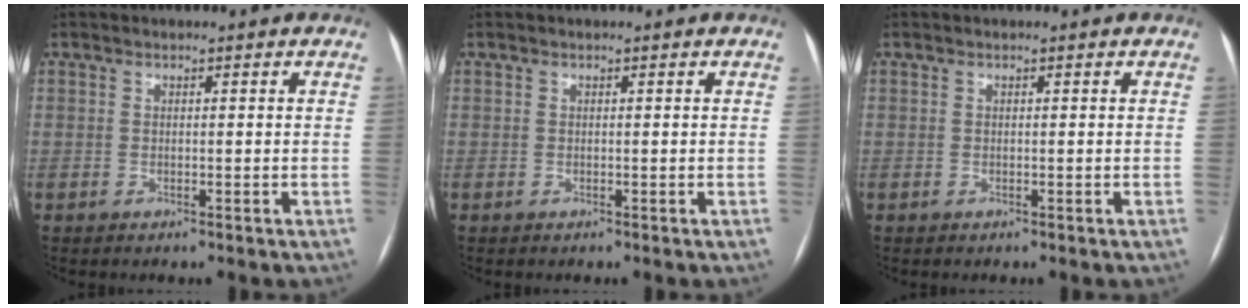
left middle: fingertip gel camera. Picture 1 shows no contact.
{"total": 0.0}
{"total": 0.0}